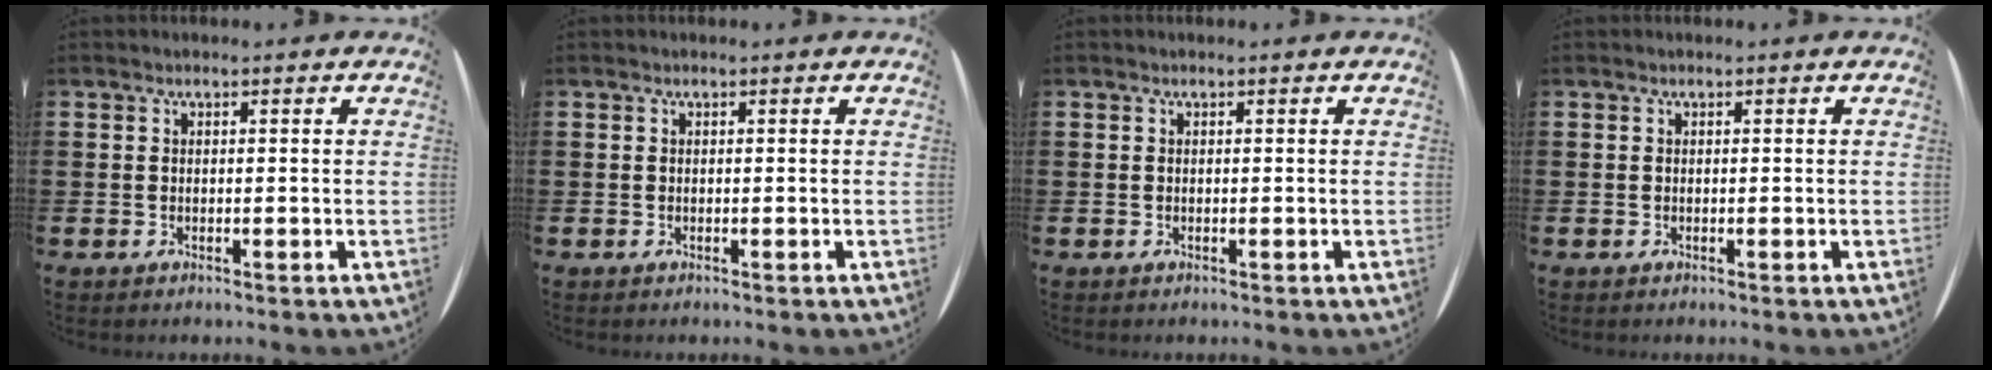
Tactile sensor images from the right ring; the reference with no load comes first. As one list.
[{"total": 0.0}, {"total": 0.0}, {"total": 0.0}]